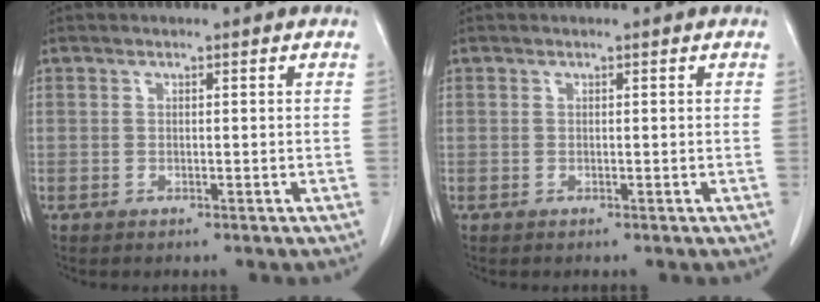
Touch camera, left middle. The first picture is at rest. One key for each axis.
{"total": 0.0}